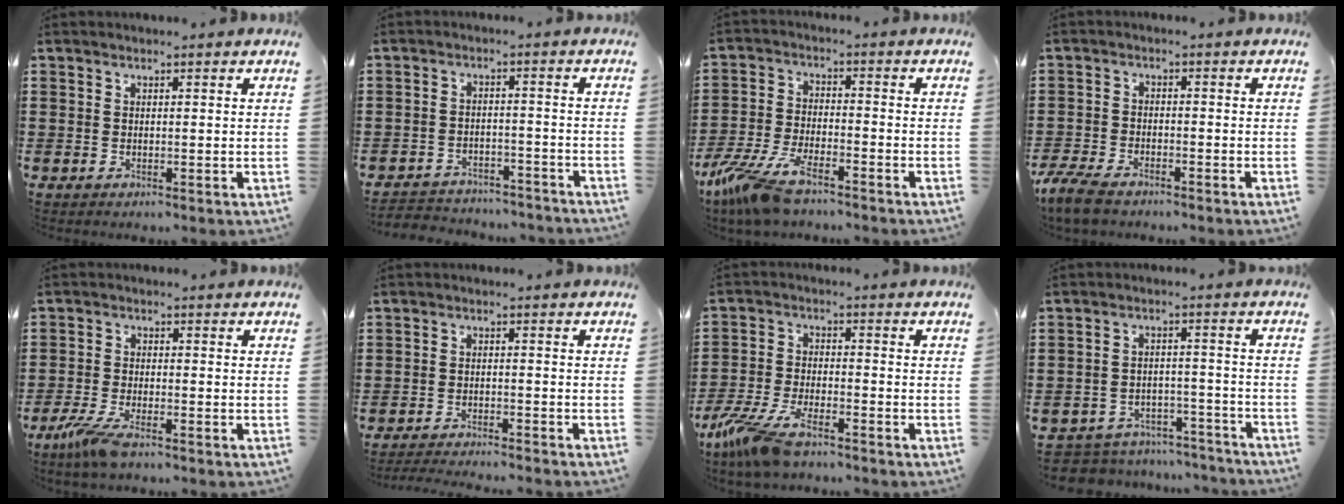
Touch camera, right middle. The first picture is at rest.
{"total": 3.5, "force": [-3.5, 0.5, 0.0], "torque": [-0.005, 0.004, -0.075]}
{"total": 8.6, "force": [-6.6, 2.2, 5.1], "torque": [-0.130, -0.005, -0.132]}
{"total": 4.4, "force": [-3.8, 1.1, 1.9], "torque": [-0.058, -0.004, -0.081]}
{"total": 4.8, "force": [-3.4, 0.8, 3.4], "torque": [-0.089, -0.017, -0.068]}
{"total": 2.7, "force": [-2.7, -0.2, 0.4], "torque": [-0.007, -0.001, -0.055]}
{"total": 8.1, "force": [-6.0, 2.1, 5.0], "torque": [-0.123, -0.007, -0.119]}
{"total": 5.5, "force": [-5.5, 0.8, 0.1], "torque": [-0.007, 0.013, -0.113]}